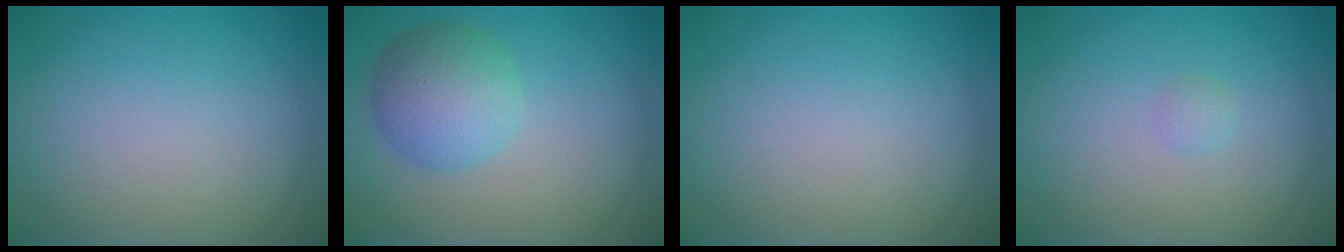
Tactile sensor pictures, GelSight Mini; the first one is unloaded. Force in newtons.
{"total": 4.7, "press": 4.7, "slide": 0.1}
{"total": 0.0}
{"total": 0.6, "press": 0.6, "slide": 0.0}